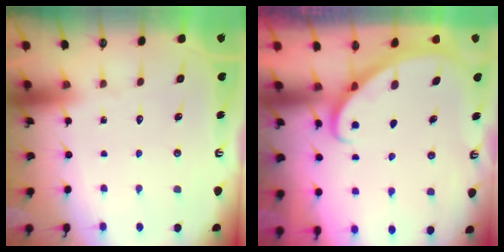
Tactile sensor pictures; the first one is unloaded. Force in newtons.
{"total": 2.7, "press": 2.7, "slide": 0.2}